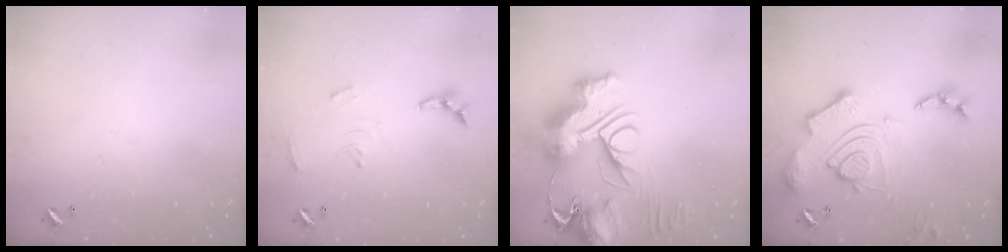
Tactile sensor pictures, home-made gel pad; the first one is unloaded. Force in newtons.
{"total": 8.7, "press": 8.7, "slide": 0.5}
{"total": 20.0, "press": 19.9, "slide": 1.9}
{"total": 19.7, "press": 19.6, "slide": 1.8}